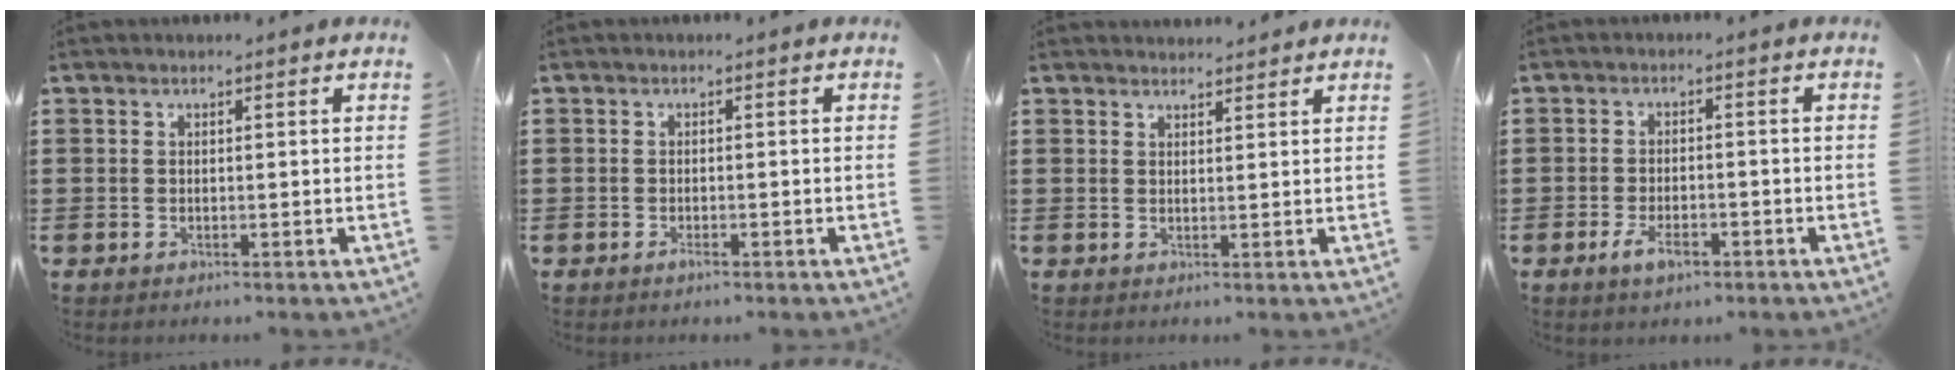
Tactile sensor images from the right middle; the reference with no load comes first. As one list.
[{"total": 0.9, "force": [-0.7, 0.3, 0.4], "torque": [-0.010, -0.006, -0.013]}, {"total": 1.8, "force": [1.8, -0.1, 0.0], "torque": [-0.005, 0.001, 0.037]}, {"total": 3.8, "force": [-2.0, 1.5, 2.8], "torque": [-0.061, -0.004, -0.038]}]